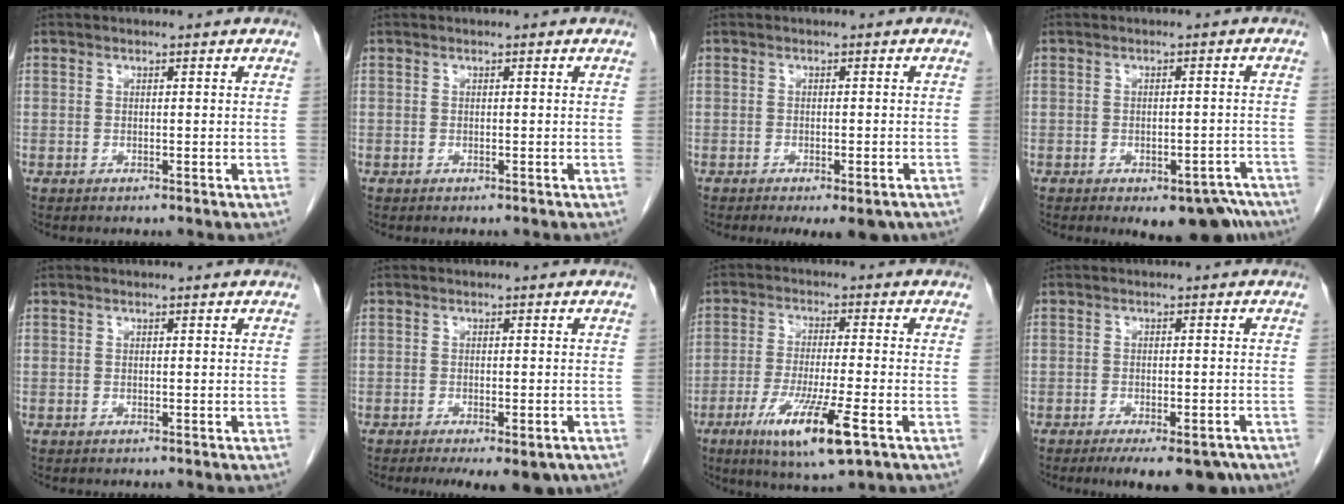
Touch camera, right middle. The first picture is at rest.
{"total": 0.0}
{"total": 5.5, "force": [-3.8, 1.7, 3.5], "torque": [-0.037, -0.008, -0.051]}
{"total": 9.5, "force": [-7.0, 4.2, 4.9], "torque": [-0.037, 0.012, -0.088]}
{"total": 0.0}
{"total": 7.4, "force": [-5.1, 2.5, 4.8], "torque": [-0.056, -0.009, -0.068]}
{"total": 11.4, "force": [-5.3, 0.7, 10.0], "torque": [-0.186, -0.032, -0.087]}
{"total": 9.2, "force": [-6.7, 3.2, 5.4], "torque": [-0.060, -0.007, -0.093]}